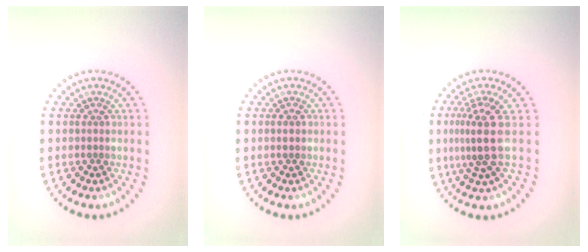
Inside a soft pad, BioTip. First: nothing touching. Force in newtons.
{"total": 1.2, "press": 1.2, "slide": 0.1}
{"total": 3.4, "press": 2.5, "slide": 2.2}